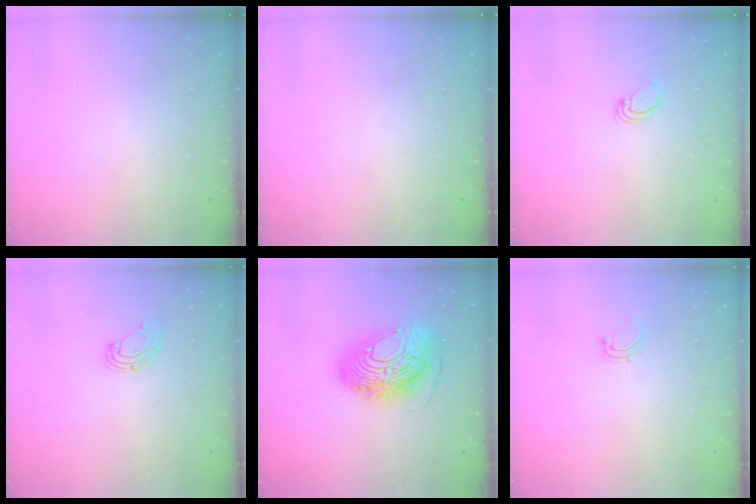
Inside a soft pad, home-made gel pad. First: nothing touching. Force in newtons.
{"total": 0.0}
{"total": 2.1, "press": 2.1, "slide": 0.2}
{"total": 5.3, "press": 5.1, "slide": 1.4}
{"total": 18.2, "press": 18.1, "slide": 1.7}
{"total": 2.8, "press": 2.7, "slide": 0.5}